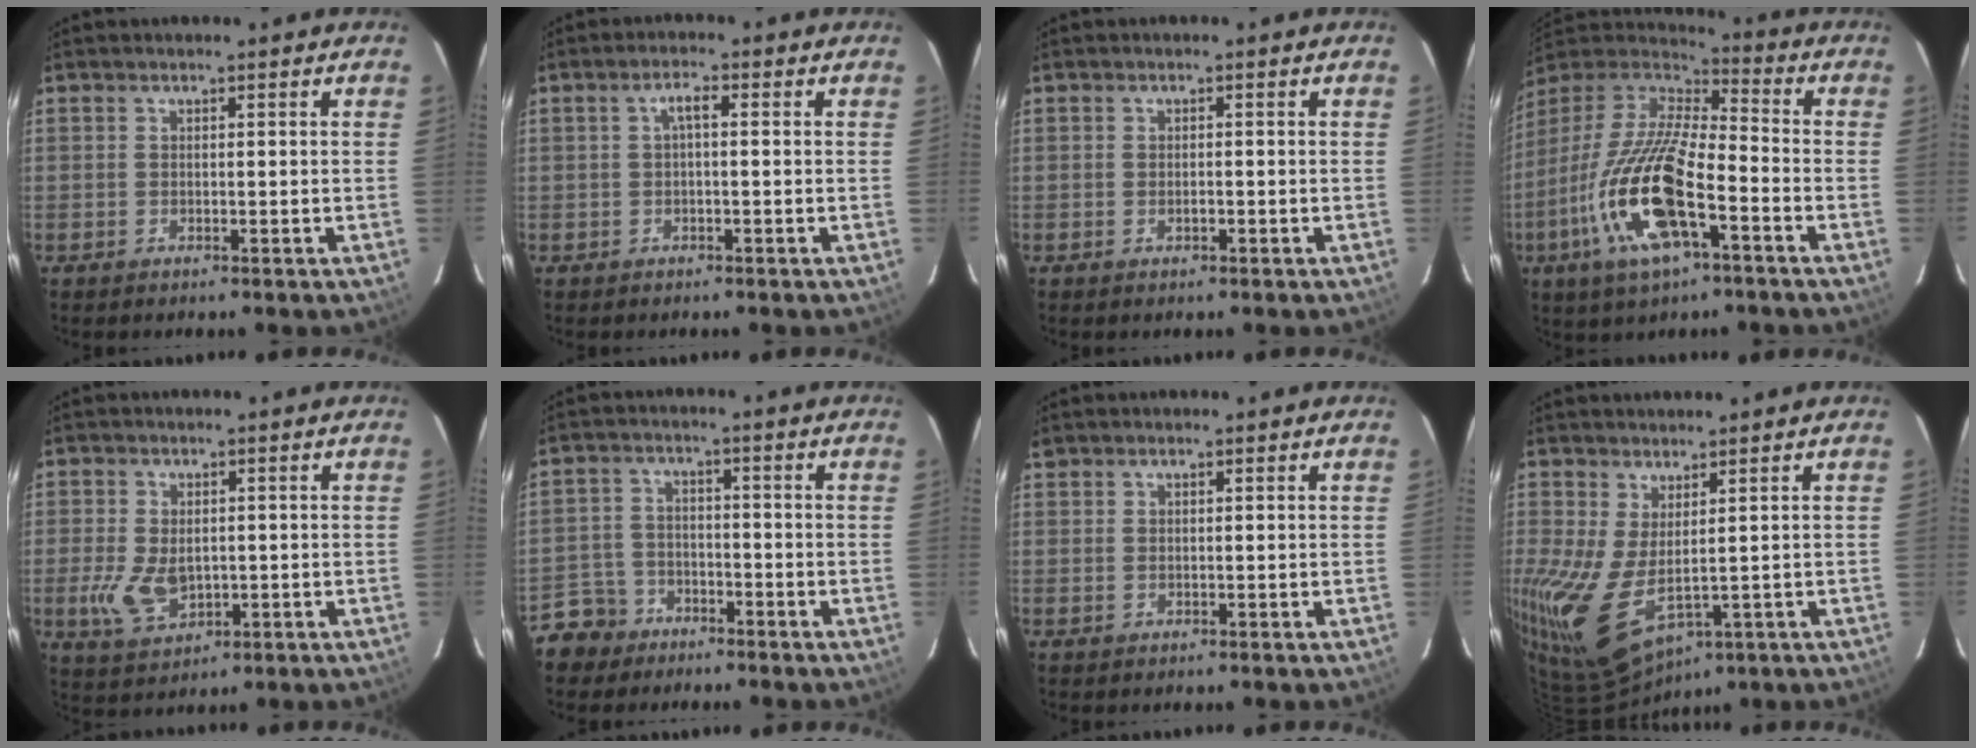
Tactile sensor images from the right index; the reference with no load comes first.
{"total": 2.2, "force": [0.1, 0.6, 2.1], "torque": [-0.043, 0.010, 0.001]}
{"total": 1.0, "force": [-0.6, 0.5, 0.6], "torque": [-0.013, 0.003, -0.009]}
{"total": 20.8, "force": [-8.5, 6.4, 17.9], "torque": [-0.359, -0.032, -0.169]}
{"total": 7.5, "force": [-1.1, 4.7, 5.8], "torque": [-0.129, -0.010, -0.011]}
{"total": 6.6, "force": [-4.7, 4.7, 0.4], "torque": [-0.027, 0.022, -0.089]}
{"total": 0.7, "force": [0.4, 0.5, 0.1], "torque": [-0.001, 0.001, 0.007]}
{"total": 10.5, "force": [0.2, 4.8, 9.4], "torque": [-0.188, -0.039, 0.022]}